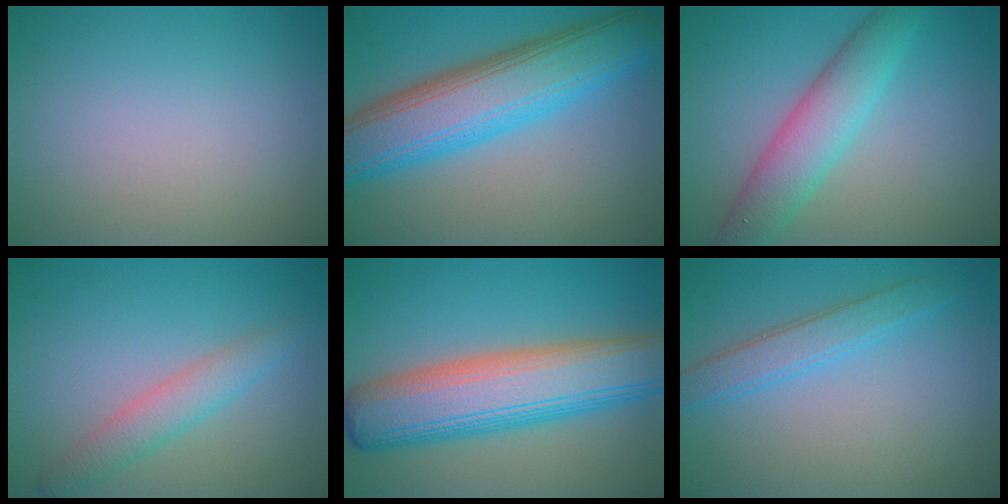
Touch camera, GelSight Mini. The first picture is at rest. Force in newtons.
{"total": 10.1, "press": 10.1, "slide": 0.4}
{"total": 5.4, "press": 5.4, "slide": 0.0}
{"total": 3.0, "press": 3.0, "slide": 0.1}
{"total": 10.6, "press": 10.6, "slide": 0.3}
{"total": 2.8, "press": 2.8, "slide": 0.1}